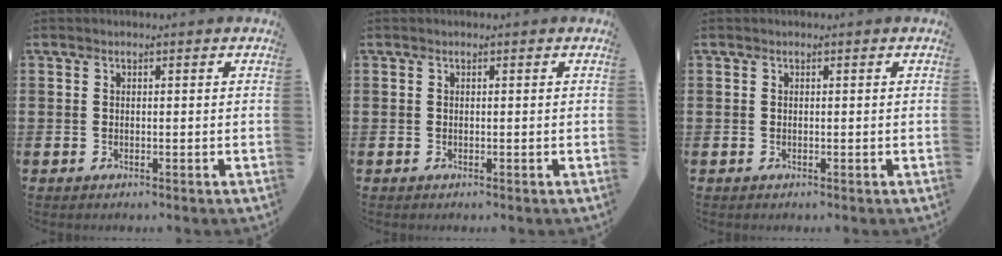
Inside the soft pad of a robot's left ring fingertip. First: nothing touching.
{"total": 0.0}
{"total": 0.0}